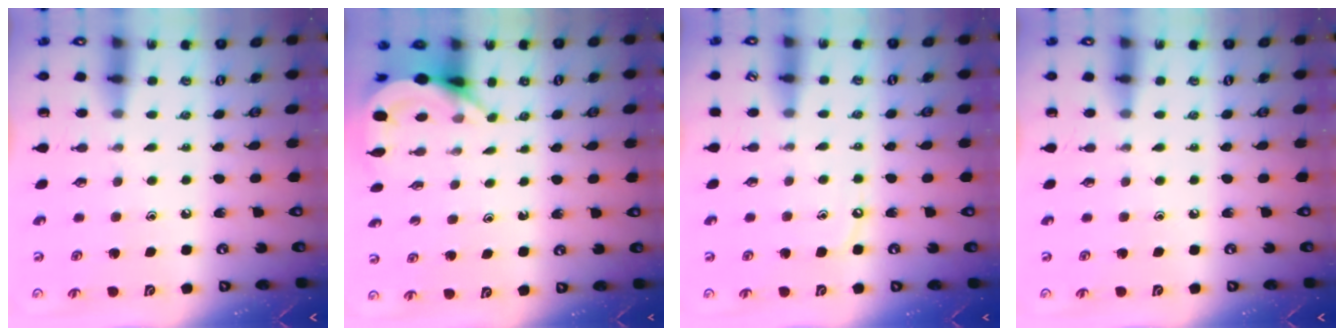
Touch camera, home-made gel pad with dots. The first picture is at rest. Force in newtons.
{"total": 5.1, "press": 5.1, "slide": 0.3}
{"total": 4.6, "press": 4.6, "slide": 0.6}
{"total": 0.0}